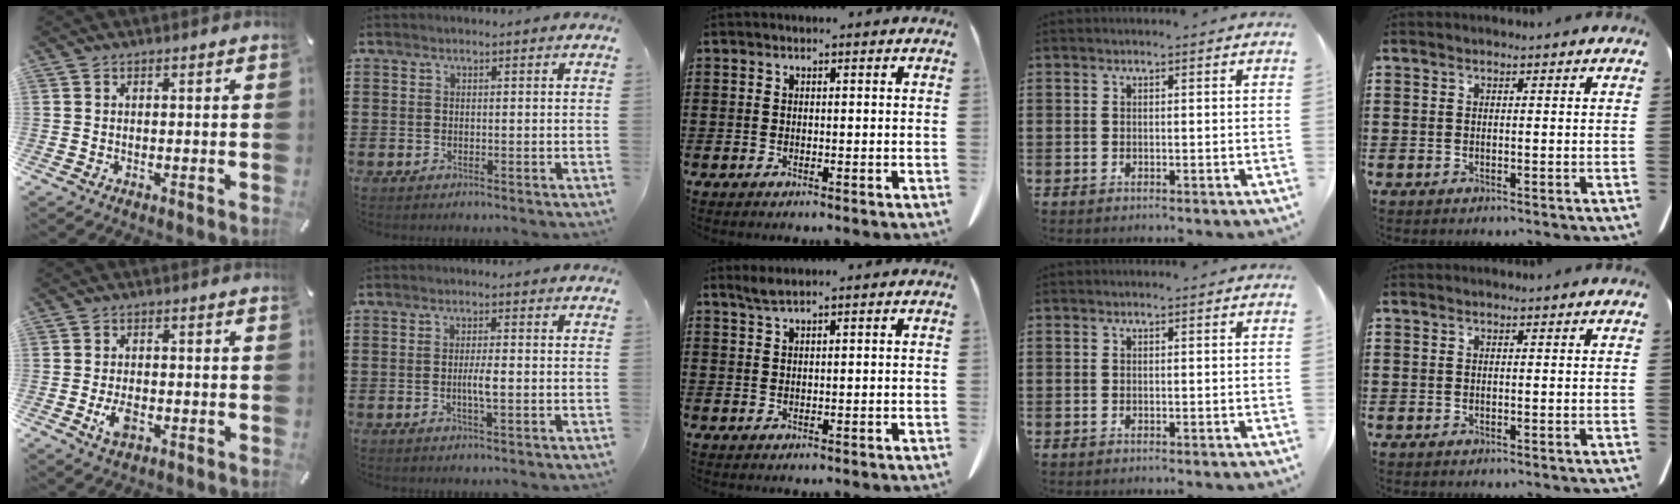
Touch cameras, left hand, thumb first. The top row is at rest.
{"thumb": {"total": 4.2, "force": [-1.5, 2.3, 3.2], "torque": [-0.074, 0.000, -0.028]}, "index": {"total": 2.9, "force": [-0.5, 0.4, 2.8], "torque": [-0.051, -0.001, -0.010]}, "middle": {"total": 1.8, "force": [1.4, 0.2, 1.2], "torque": [-0.026, 0.001, 0.026]}}